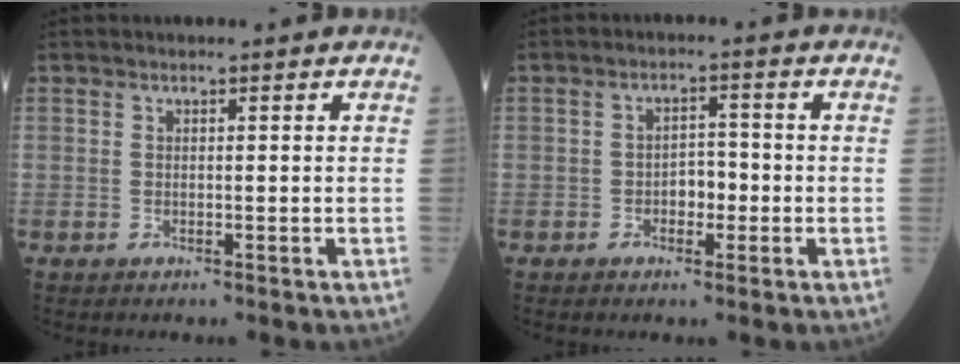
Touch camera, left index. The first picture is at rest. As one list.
[{"total": 3.1, "force": [-0.9, 1.8, 2.3], "torque": [-0.033, 0.007, -0.017]}]